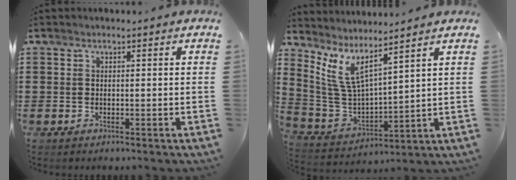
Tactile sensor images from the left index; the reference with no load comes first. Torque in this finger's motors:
{"motor_torque": [2.14, 0.00, 0.45, 0.07]}